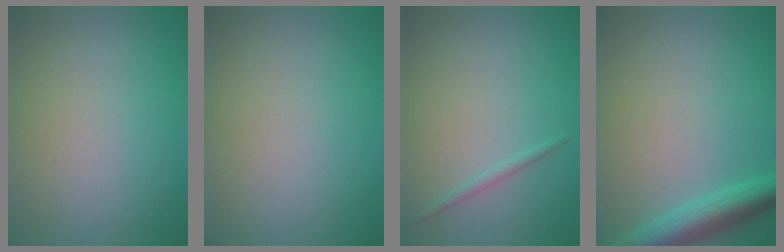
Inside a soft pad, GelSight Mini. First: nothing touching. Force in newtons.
{"total": 0.0}
{"total": 0.9, "press": 0.9, "slide": 0.1}
{"total": 4.5, "press": 4.5, "slide": 0.2}